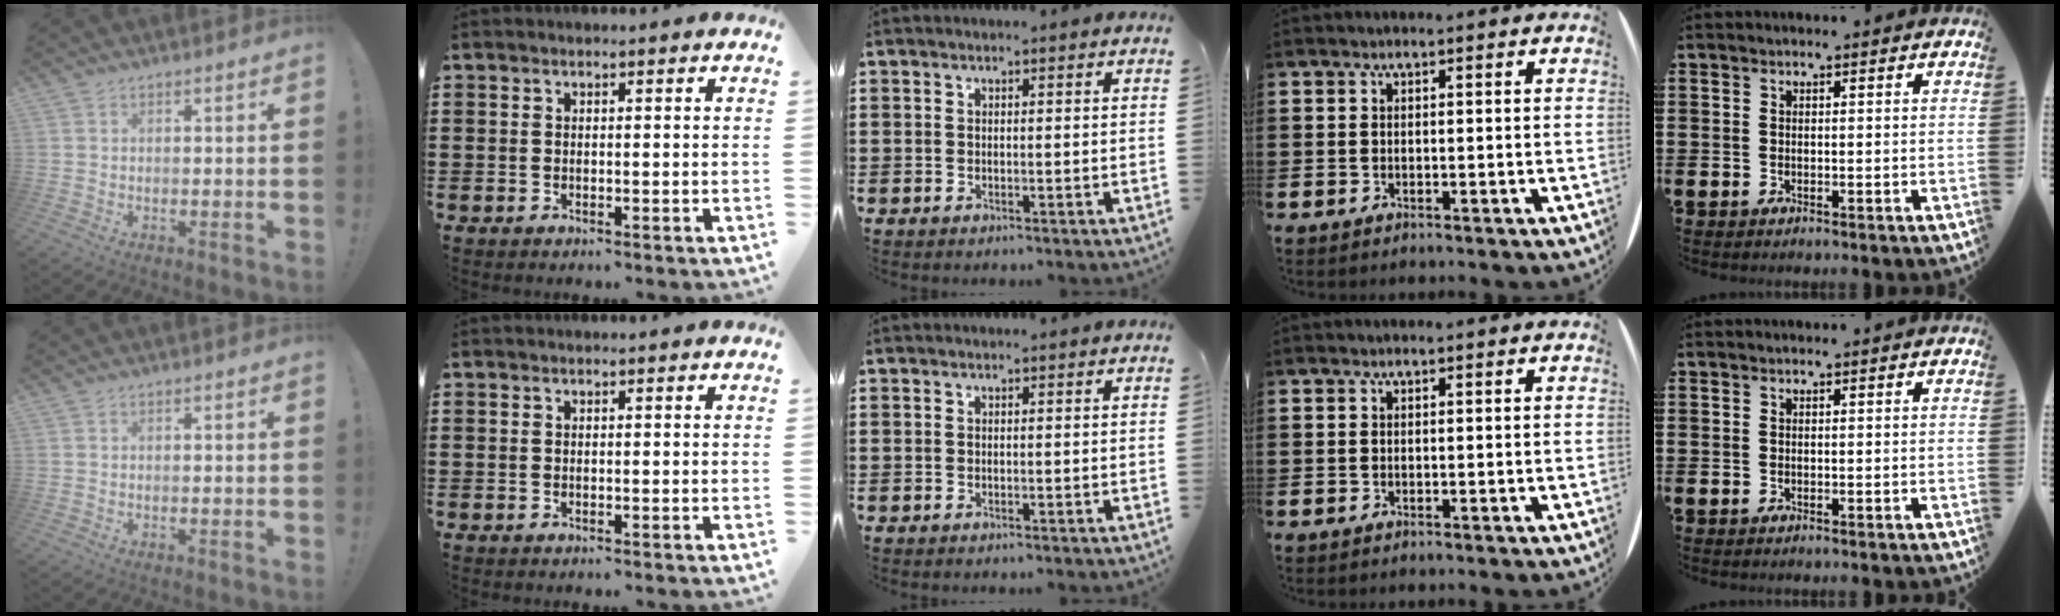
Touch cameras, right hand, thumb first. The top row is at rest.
{}